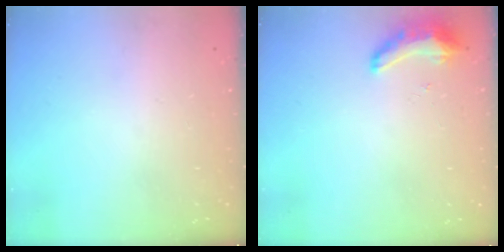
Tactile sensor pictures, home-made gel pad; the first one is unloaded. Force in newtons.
{"total": 8.8, "press": 8.7, "slide": 1.3}